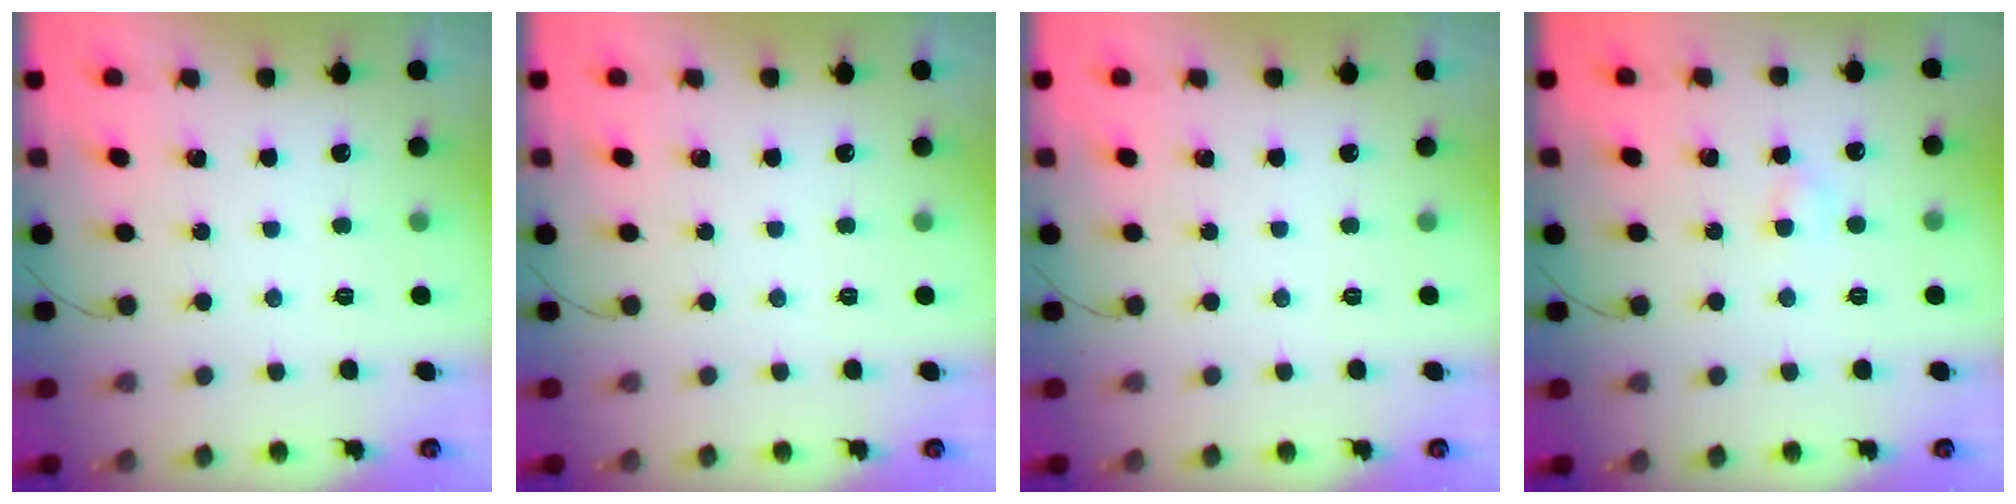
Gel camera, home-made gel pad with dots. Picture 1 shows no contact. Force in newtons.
{"total": 0.0}
{"total": 0.0}
{"total": 2.6, "press": 2.3, "slide": 1.0}